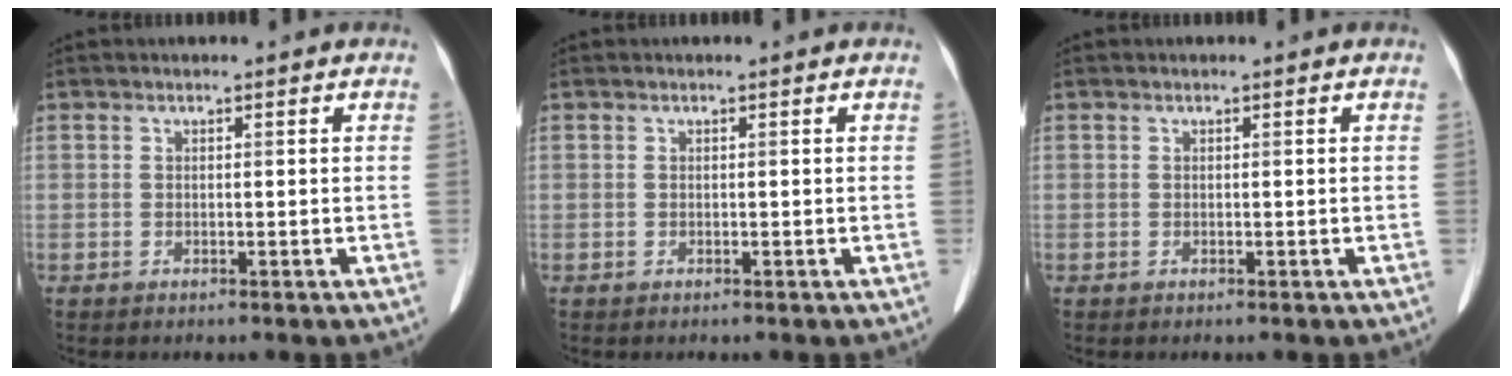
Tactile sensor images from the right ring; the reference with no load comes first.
{"total": 0.0}
{"total": 0.0}